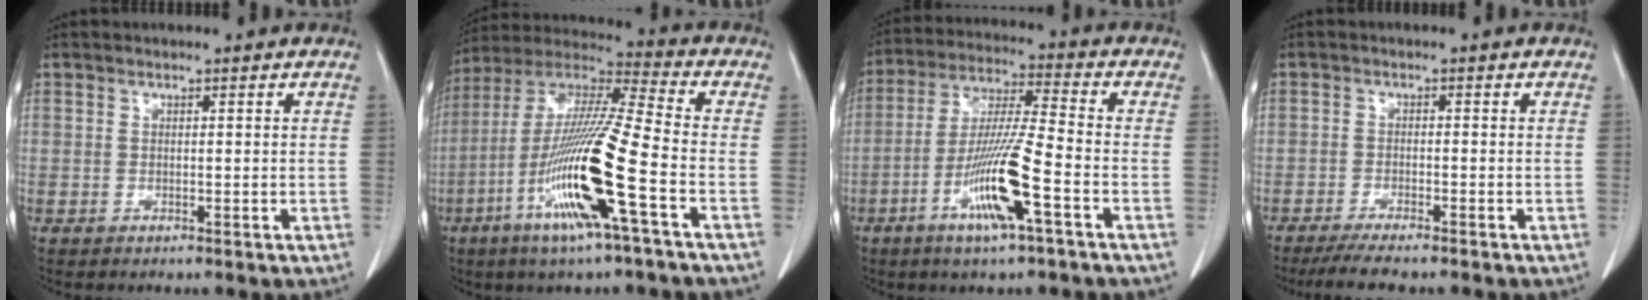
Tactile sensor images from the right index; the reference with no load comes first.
{"total": 18.3, "force": [-6.6, -0.2, 17.1], "torque": [-0.351, -0.021, -0.134]}
{"total": 12.4, "force": [-5.2, 0.1, 11.3], "torque": [-0.225, -0.011, -0.100]}
{"total": 6.4, "force": [-5.4, 0.5, 3.4], "torque": [-0.051, -0.014, -0.087]}